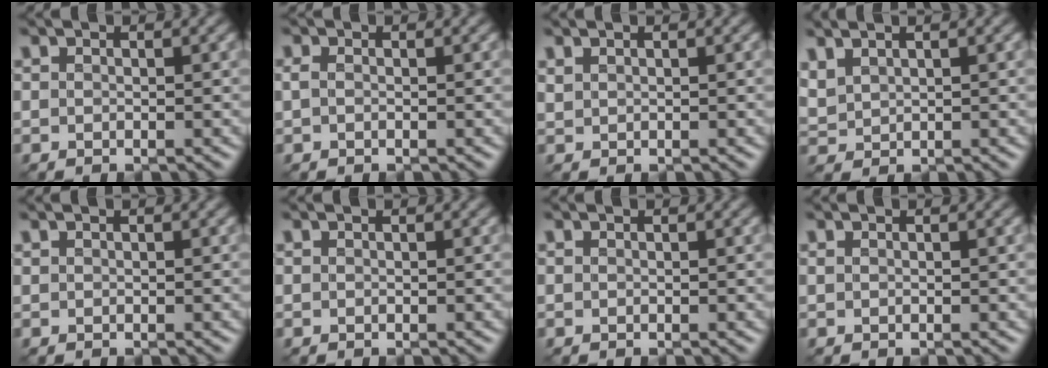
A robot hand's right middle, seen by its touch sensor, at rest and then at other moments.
{"total": 0.8, "force": [-0.1, 0.6, 0.6], "torque": [-0.015, -0.001, -0.003]}
{"total": 0.5, "force": [0.5, 0.2, 0.1], "torque": [-0.008, -0.001, 0.015]}
{"total": 2.1, "force": [1.5, 1.1, 1.0], "torque": [-0.028, 0.010, 0.037]}
{"total": 0.0}
{"total": 0.0}
{"total": 0.0}
{"total": 0.0}